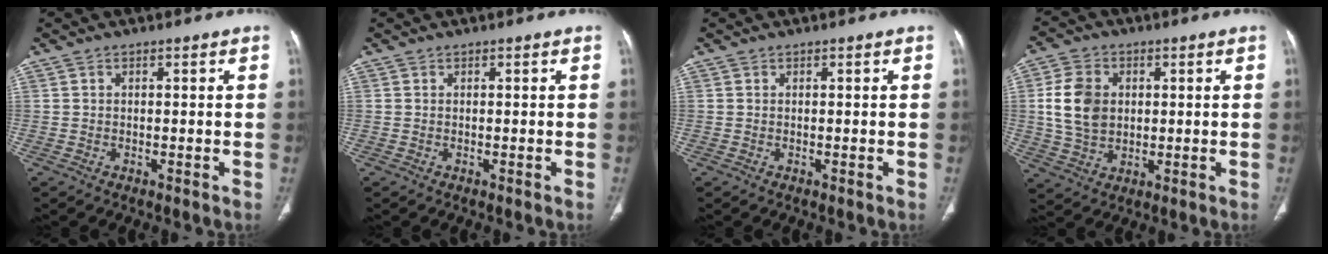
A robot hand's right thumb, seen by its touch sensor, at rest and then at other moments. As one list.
[{"total": 0.0}, {"total": 0.0}, {"total": 10.0, "force": [1.4, 7.6, 6.3], "torque": [-0.107, -0.001, 0.032]}]